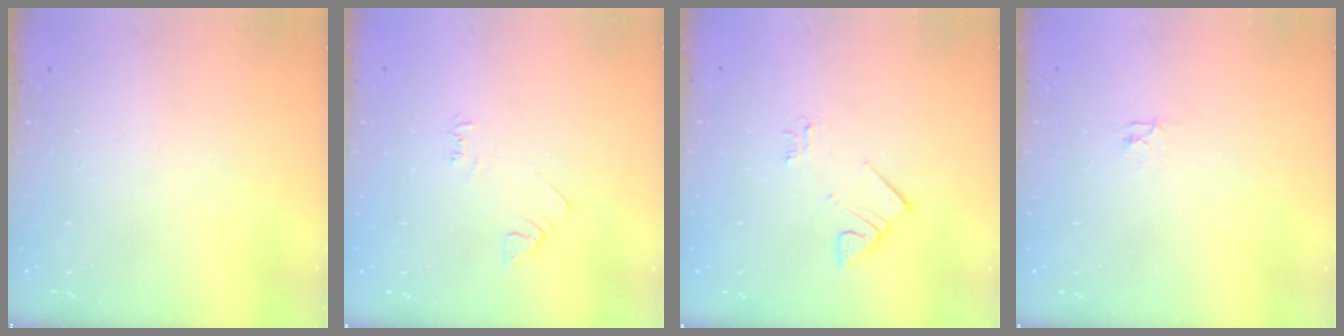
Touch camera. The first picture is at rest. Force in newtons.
{"total": 4.7, "press": 4.7, "slide": 0.7}
{"total": 3.3, "press": 3.3, "slide": 0.3}
{"total": 2.1, "press": 2.1, "slide": 0.3}